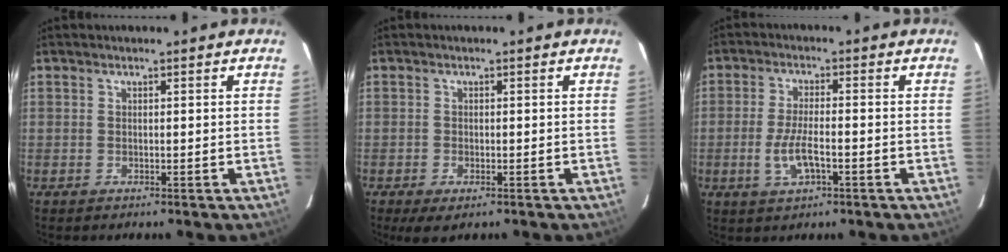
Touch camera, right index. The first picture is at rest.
{"total": 3.2, "force": [-1.9, 1.6, 2.1], "torque": [-0.045, -0.012, -0.031]}
{"total": 6.5, "force": [-2.3, 1.9, 5.7], "torque": [-0.117, -0.007, -0.042]}